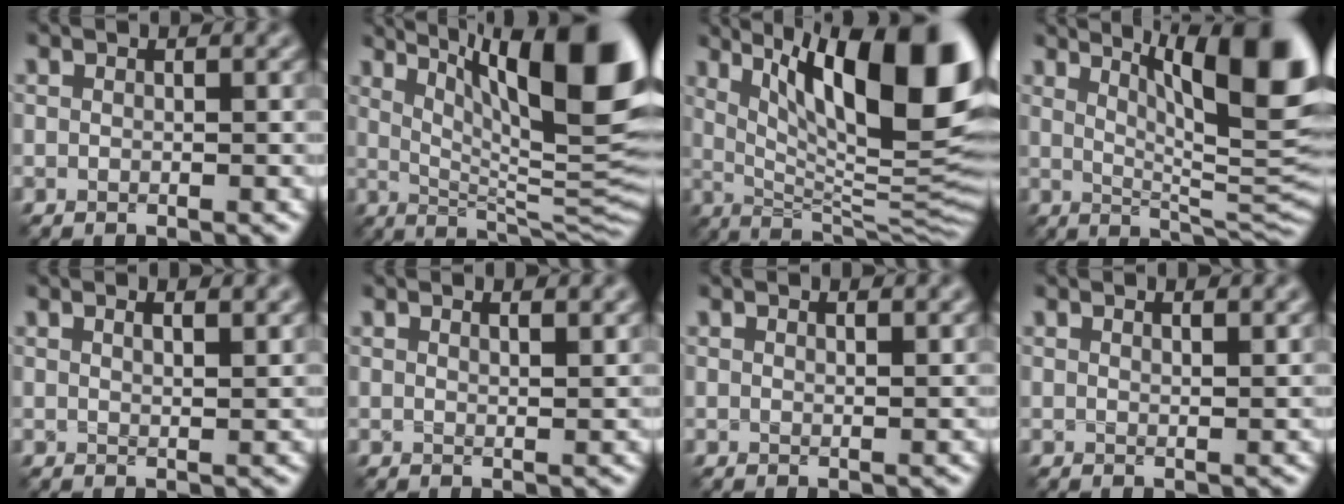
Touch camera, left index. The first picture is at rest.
{"total": 15.1, "force": [6.4, 4.3, 13.0], "torque": [-0.174, 0.005, 0.111]}
{"total": 16.2, "force": [5.9, 5.3, 14.1], "torque": [-0.185, 0.004, 0.100]}
{"total": 12.4, "force": [5.3, 3.4, 10.7], "torque": [-0.112, 0.011, 0.077]}
{"total": 2.8, "force": [1.8, 1.0, 1.9], "torque": [-0.012, 0.009, 0.012]}
{"total": 2.4, "force": [1.7, 0.7, 1.4], "torque": [-0.011, 0.009, 0.010]}
{"total": 1.4, "force": [1.1, 0.3, 0.7], "torque": [-0.009, 0.001, 0.014]}
{"total": 1.7, "force": [1.3, 0.5, 0.9], "torque": [-0.009, 0.002, 0.014]}